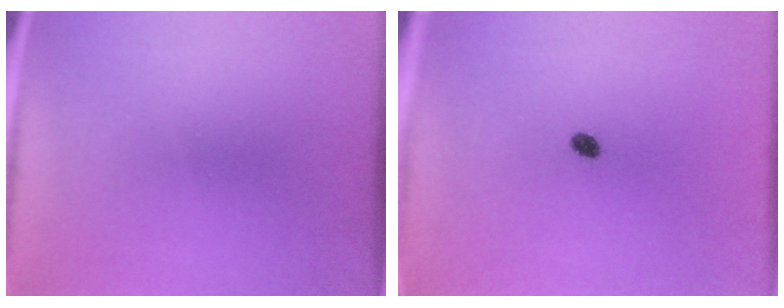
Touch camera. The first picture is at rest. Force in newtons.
{"total": 1.7}